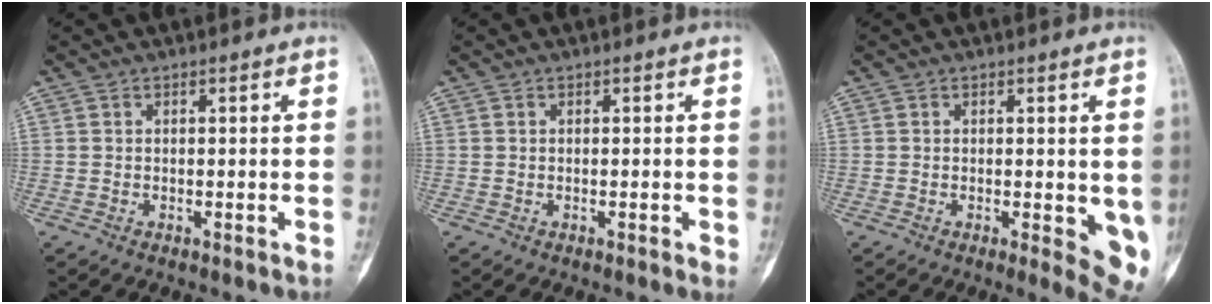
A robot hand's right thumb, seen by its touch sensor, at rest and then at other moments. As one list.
[{"total": 1.2, "force": [-0.3, 0.5, 1.0], "torque": [-0.008, -0.001, -0.005]}, {"total": 7.0, "force": [-0.8, 2.6, 6.4], "torque": [-0.064, -0.015, -0.011]}]